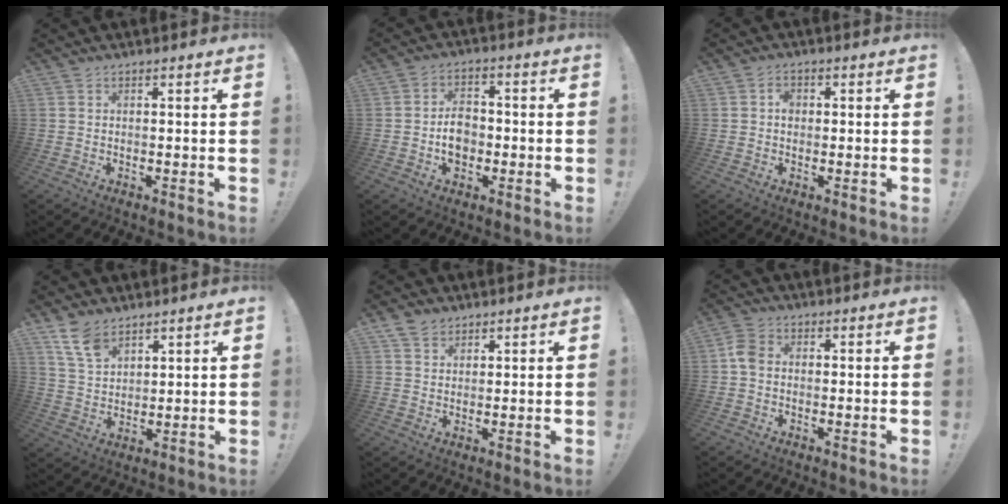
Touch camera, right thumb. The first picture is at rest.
{"total": 7.3, "force": [-1.4, 5.5, 4.5], "torque": [-0.065, 0.007, -0.025]}
{"total": 2.8, "force": [-0.1, 2.2, 1.7], "torque": [-0.029, 0.008, -0.002]}
{"total": 8.8, "force": [6.2, 4.6, 4.2], "torque": [-0.089, -0.026, 0.123]}
{"total": 4.2, "force": [2.9, 2.7, 1.2], "torque": [-0.024, -0.009, 0.055]}
{"total": 5.4, "force": [-0.1, 3.9, 3.6], "torque": [-0.080, 0.014, 0.001]}